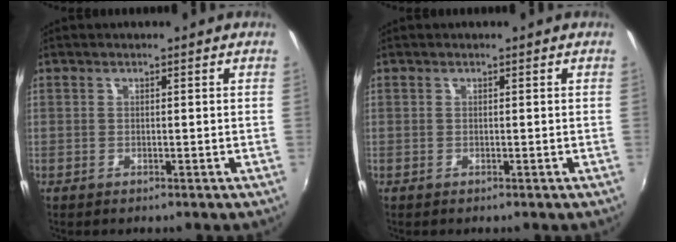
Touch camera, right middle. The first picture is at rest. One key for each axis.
{"total": 0.0}